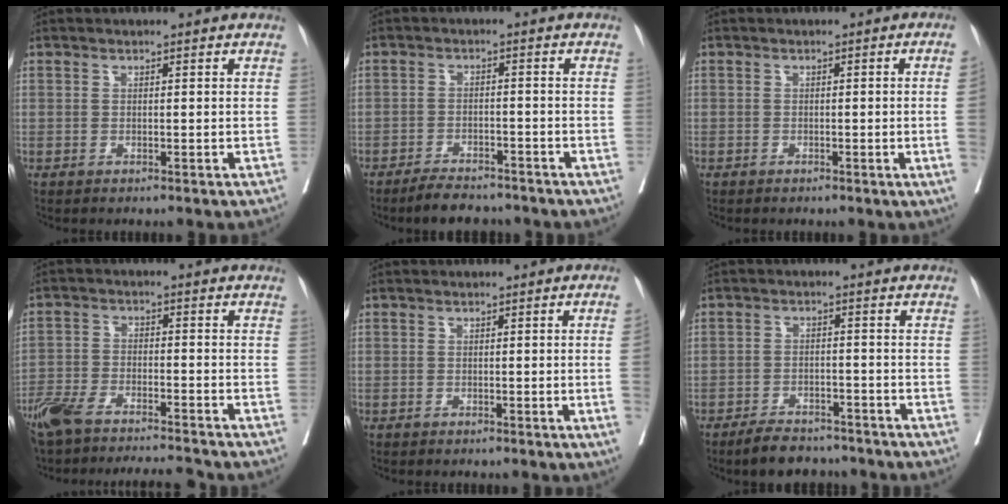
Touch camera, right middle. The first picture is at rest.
{"total": 5.9, "force": [-5.2, 1.6, 2.1], "torque": [-0.039, -0.010, -0.083]}
{"total": 2.9, "force": [-0.5, -1.1, 2.6], "torque": [-0.030, -0.004, -0.006]}
{"total": 11.2, "force": [-9.9, 1.3, 4.9], "torque": [-0.091, -0.003, -0.166]}
{"total": 2.6, "force": [-0.4, -1.0, 2.4], "torque": [-0.027, -0.003, -0.005]}
{"total": 6.1, "force": [-5.4, 2.2, 2.1], "torque": [-0.038, -0.007, -0.085]}